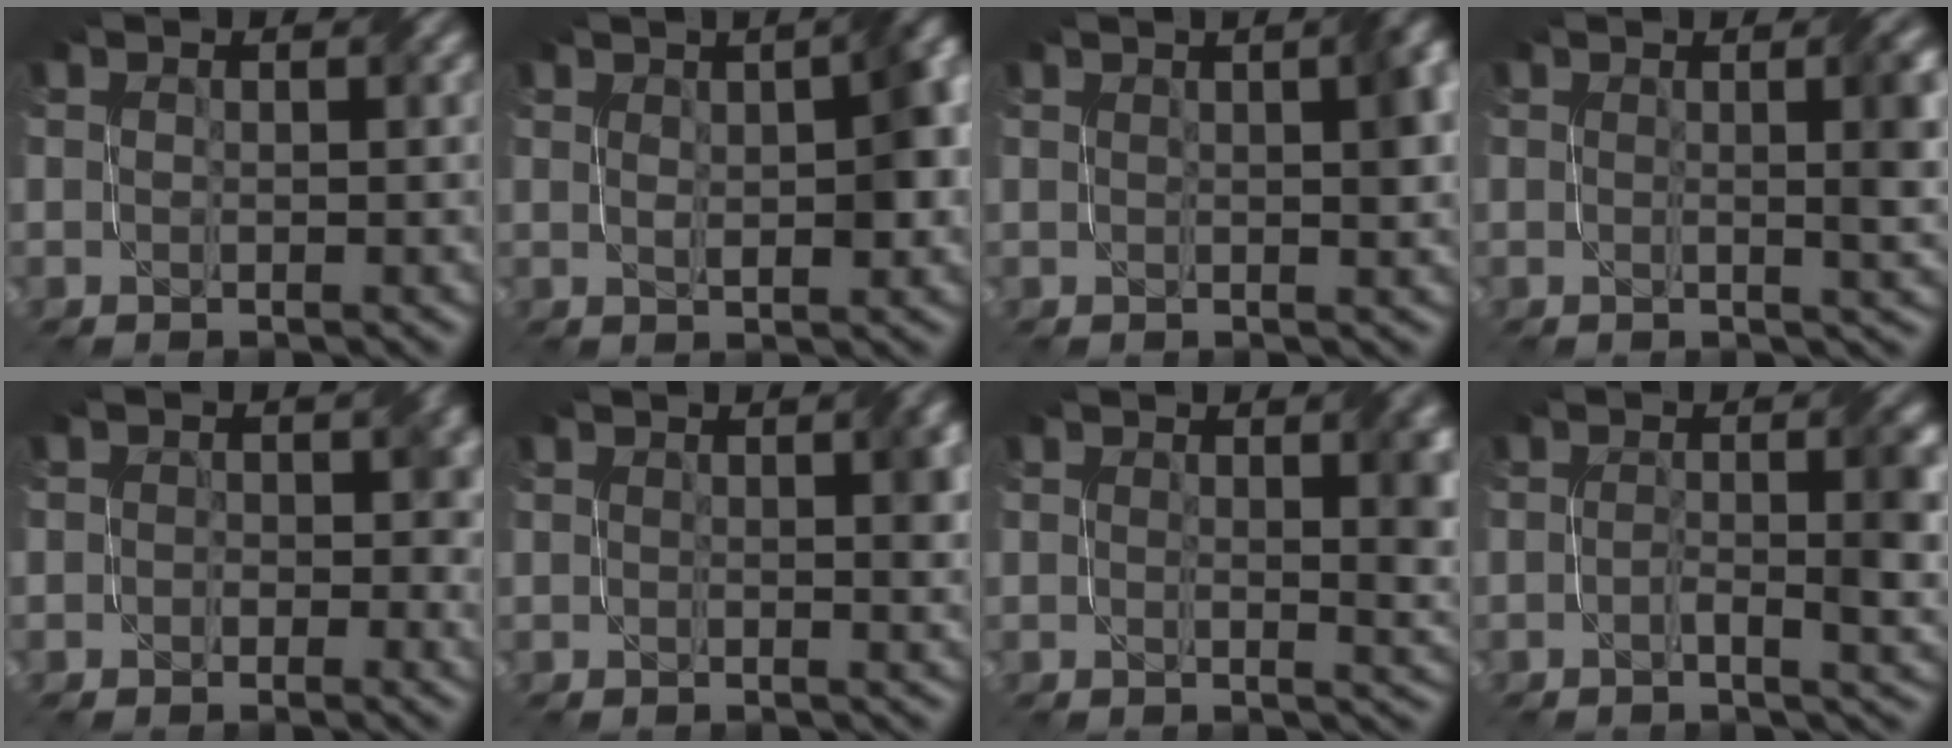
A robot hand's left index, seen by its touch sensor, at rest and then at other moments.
{"total": 5.9, "force": [0.9, 2.0, 5.4], "torque": [-0.070, 0.014, 0.016]}
{"total": 4.7, "force": [1.2, 1.6, 4.2], "torque": [-0.032, 0.018, 0.014]}
{"total": 5.0, "force": [0.7, 1.4, 4.7], "torque": [-0.045, 0.008, 0.010]}
{"total": 3.3, "force": [0.5, 2.6, 2.0], "torque": [-0.005, 0.001, -0.002]}
{"total": 2.6, "force": [0.8, 0.7, 2.4], "torque": [-0.029, 0.003, 0.014]}
{"total": 3.8, "force": [1.1, 1.1, 3.5], "torque": [-0.042, -0.002, 0.019]}
{"total": 4.4, "force": [-0.5, 1.0, 4.3], "torque": [-0.069, -0.001, -0.008]}